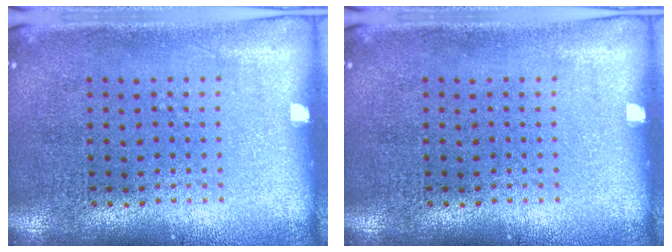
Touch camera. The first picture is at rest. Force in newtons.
{"total": 0.0}